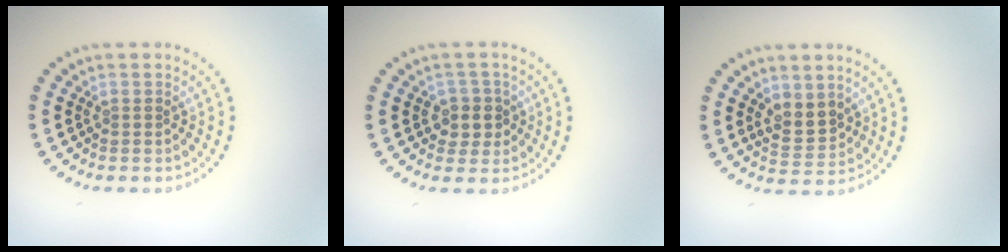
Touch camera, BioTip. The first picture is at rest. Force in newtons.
{"total": 2.2, "press": 2.0, "slide": 1.0}
{"total": 2.7, "press": 2.5, "slide": 1.0}